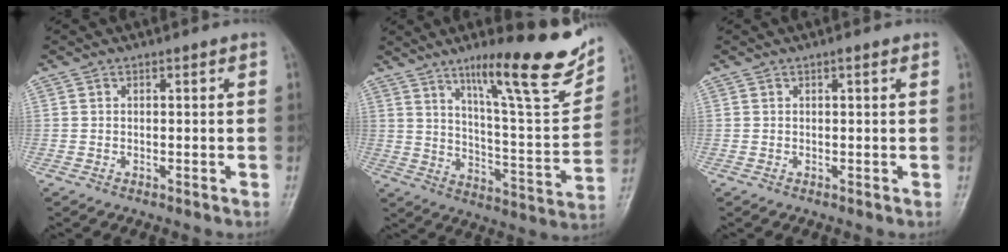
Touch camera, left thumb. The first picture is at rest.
{"total": 20.5, "force": [12.9, 3.9, 15.5], "torque": [-0.193, -0.062, 0.201]}
{"total": 0.9, "force": [0.4, 0.2, 0.7], "torque": [-0.012, 0.001, 0.004]}